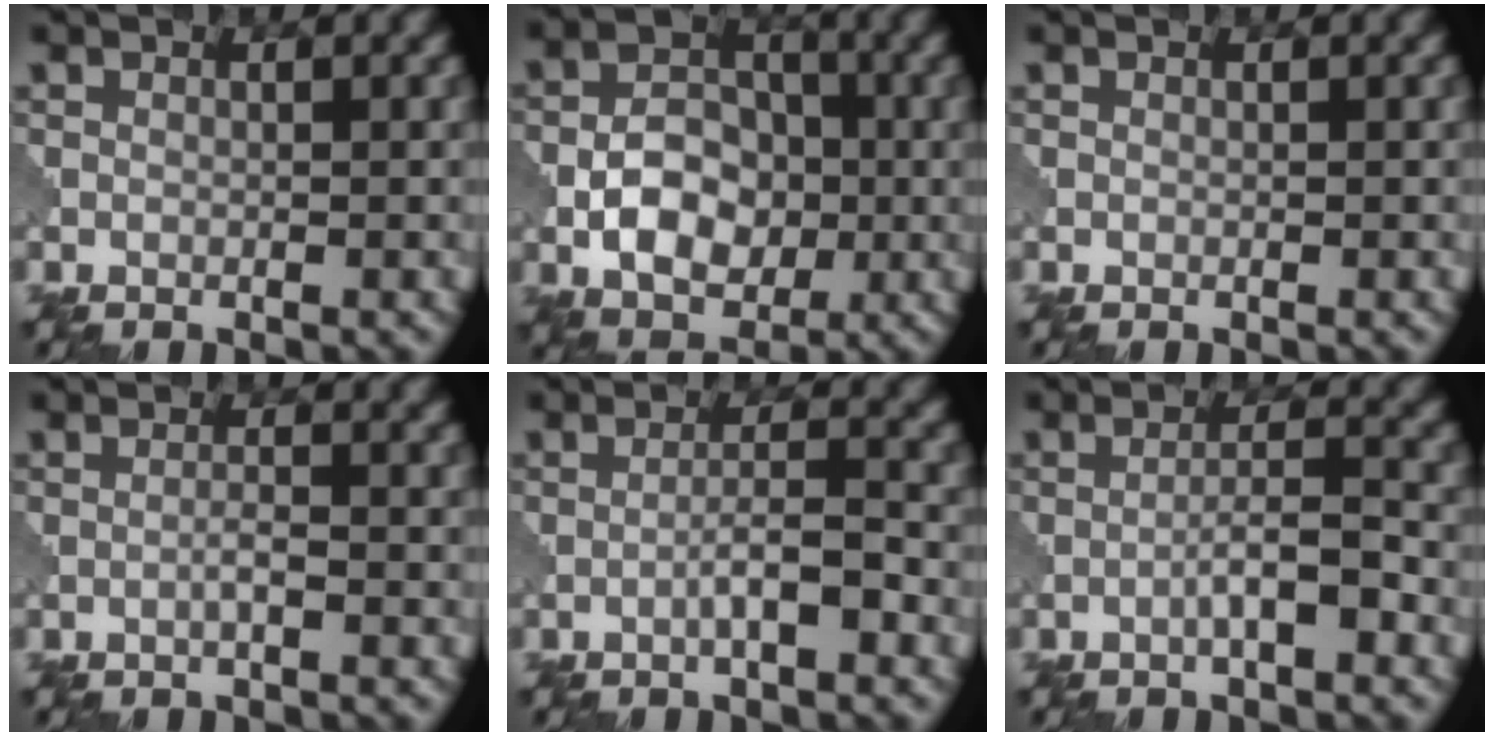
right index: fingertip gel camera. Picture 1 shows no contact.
{"total": 6.0, "force": [-1.5, 4.1, 4.1], "torque": [-0.059, 0.004, -0.029]}
{"total": 0.0}
{"total": 1.2, "force": [-0.5, 0.1, 1.1], "torque": [-0.020, 0.004, -0.011]}
{"total": 2.8, "force": [-1.2, 0.4, 2.5], "torque": [-0.043, 0.011, -0.024]}
{"total": 3.1, "force": [-1.4, 0.5, 2.8], "torque": [-0.048, 0.012, -0.027]}